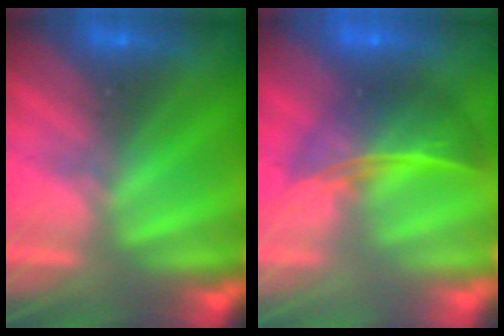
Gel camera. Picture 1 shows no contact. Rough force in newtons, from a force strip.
{"total": 9.0}